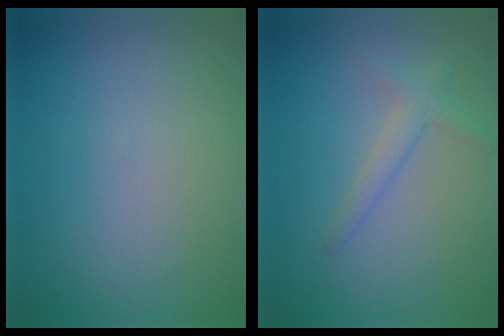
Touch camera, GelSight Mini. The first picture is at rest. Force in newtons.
{"total": 1.9, "press": 1.9, "slide": 0.1}